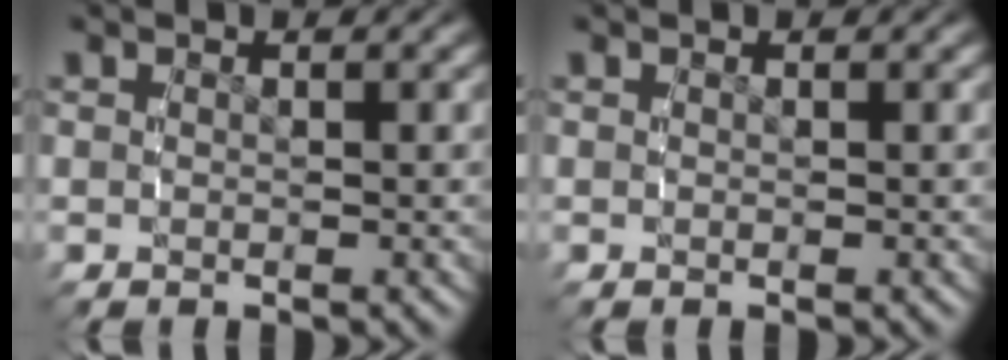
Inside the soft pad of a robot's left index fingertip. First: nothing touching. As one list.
[{"total": 0.0}]